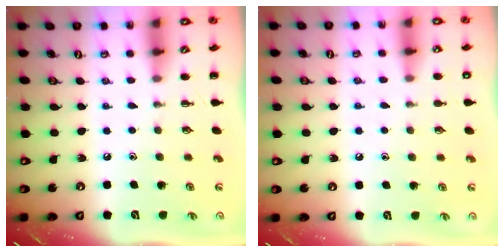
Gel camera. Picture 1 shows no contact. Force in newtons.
{"total": 5.7, "press": 5.4, "slide": 1.9}